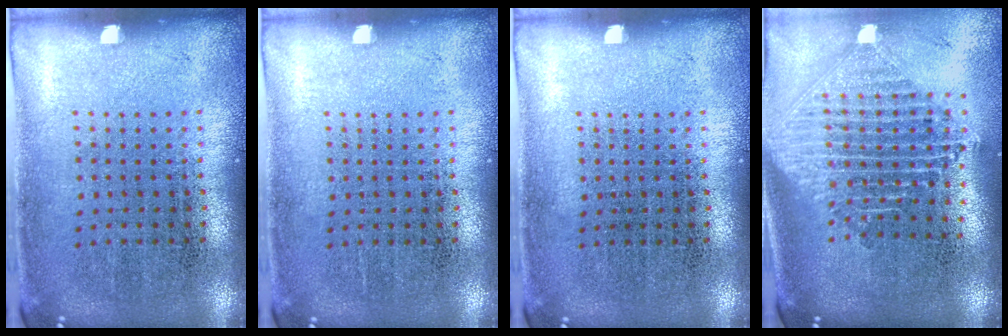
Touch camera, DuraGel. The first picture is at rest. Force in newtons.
{"total": 0.0}
{"total": 0.0}
{"total": 2.3, "press": 1.8, "slide": 1.4}